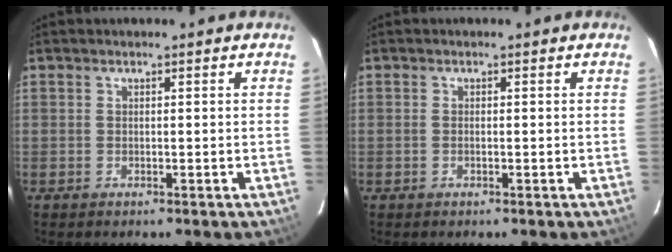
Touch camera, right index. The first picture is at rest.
{"total": 0.5, "force": [-0.1, 0.0, 0.5], "torque": [-0.011, 0.001, -0.004]}